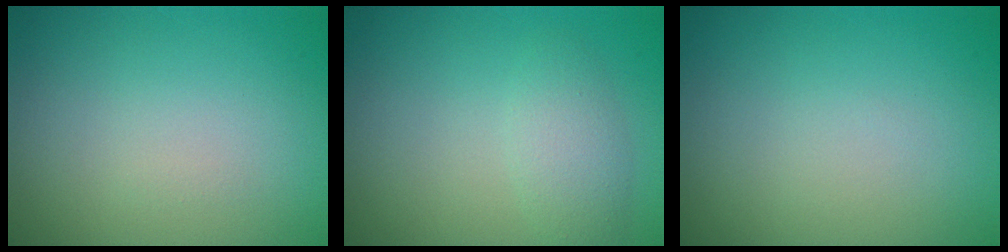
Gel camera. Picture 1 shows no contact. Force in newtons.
{"total": 2.2, "press": 2.2, "slide": 0.0}
{"total": 0.0}